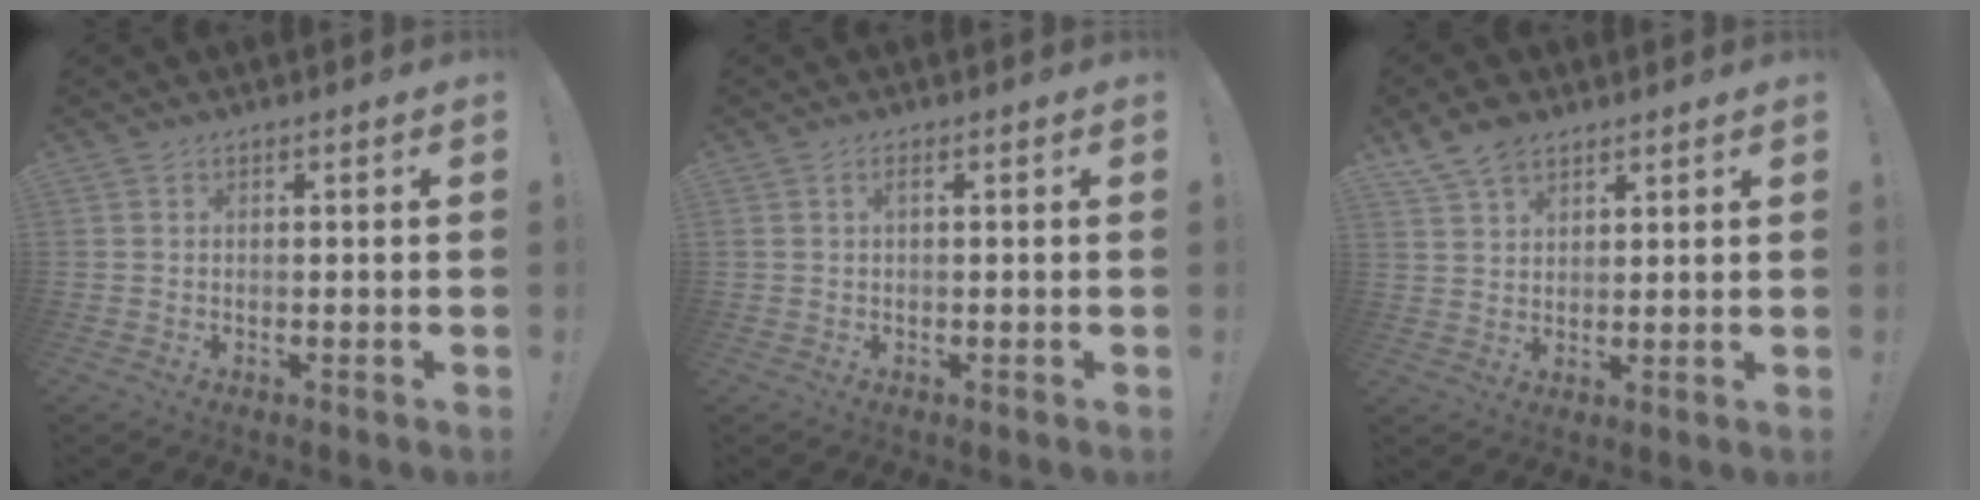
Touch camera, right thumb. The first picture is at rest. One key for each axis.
{"total": 1.1, "fx": 0.3, "fy": 0.3, "fz": 1.1, "tx": -0.023, "ty": 0.002, "tz": 0.005}
{"total": 7.3, "fx": 5.4, "fy": 3.9, "fz": 3.0, "tx": -0.053, "ty": -0.023, "tz": 0.104}